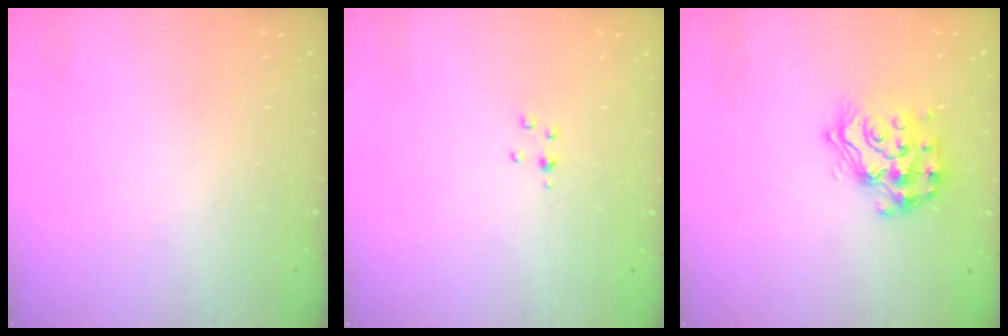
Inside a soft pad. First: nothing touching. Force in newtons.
{"total": 2.9, "press": 2.8, "slide": 0.4}
{"total": 16.3, "press": 16.3, "slide": 1.0}